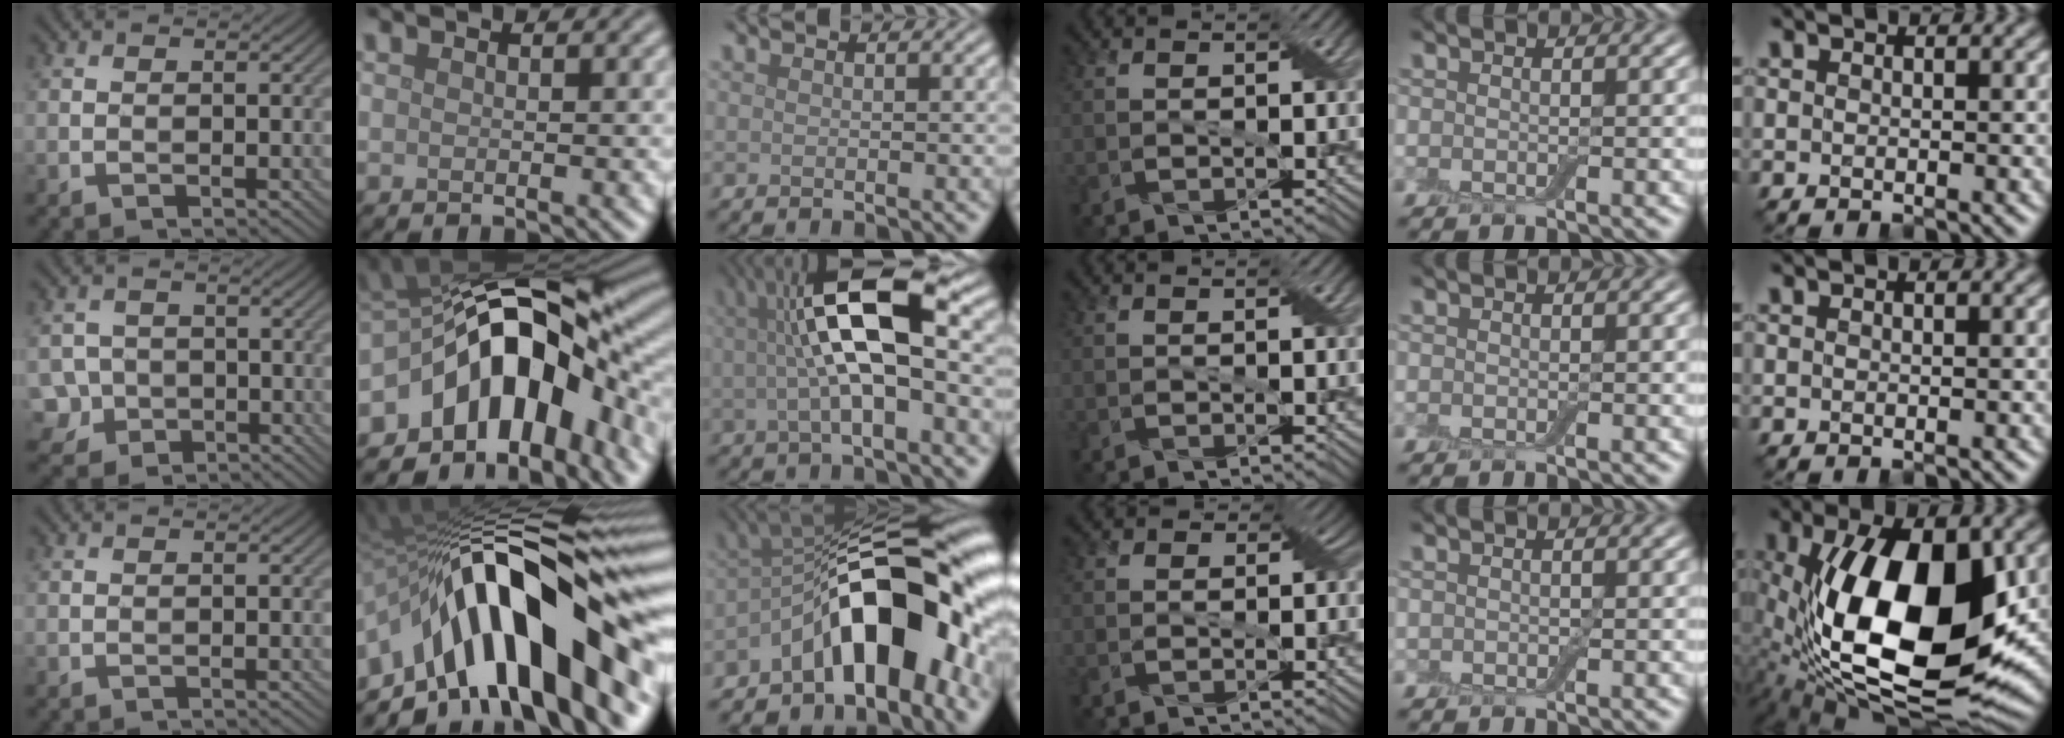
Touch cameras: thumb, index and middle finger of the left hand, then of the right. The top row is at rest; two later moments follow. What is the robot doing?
{"motion": "wrap", "object": "cling film"}